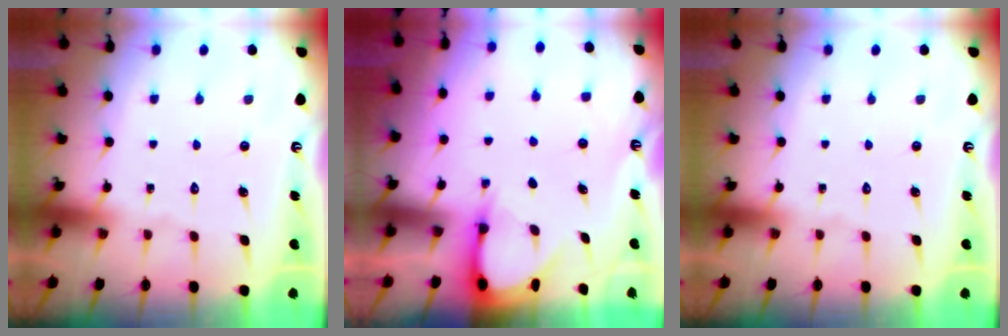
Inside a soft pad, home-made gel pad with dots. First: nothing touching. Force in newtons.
{"total": 3.1, "press": 3.1, "slide": 0.3}
{"total": 0.0}